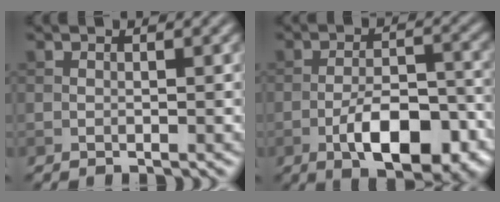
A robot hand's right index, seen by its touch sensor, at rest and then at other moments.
{"total": 8.3, "force": [-3.8, 3.5, 6.5], "torque": [-0.103, 0.002, -0.061]}